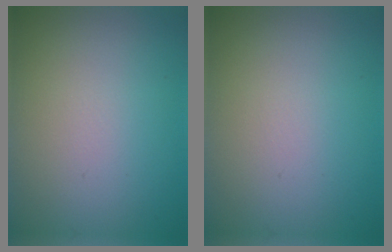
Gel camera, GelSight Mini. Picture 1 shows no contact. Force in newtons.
{"total": 0.0}